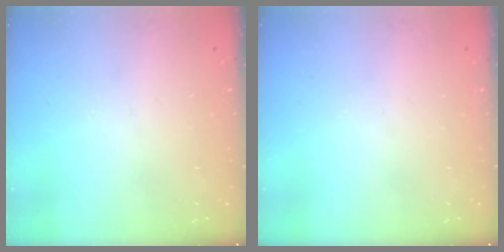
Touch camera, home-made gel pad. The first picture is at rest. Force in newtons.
{"total": 0.0}